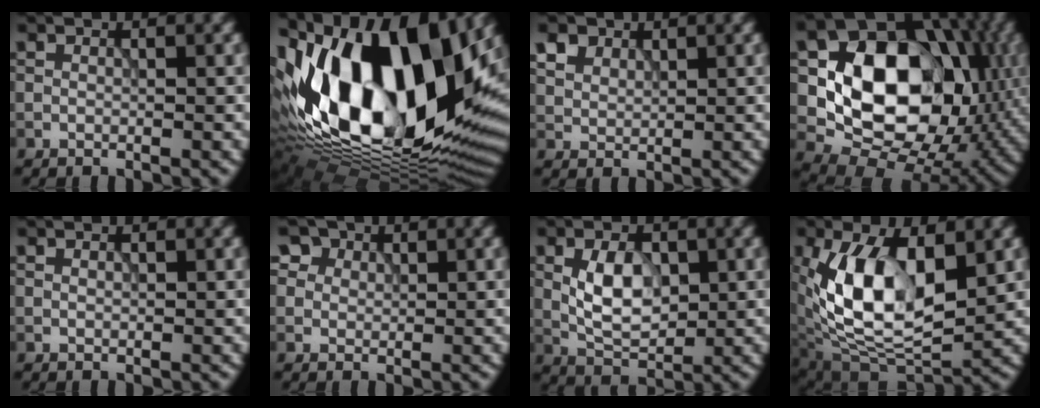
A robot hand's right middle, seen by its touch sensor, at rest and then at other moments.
{"total": 19.4, "force": [2.6, 10.8, 15.9], "torque": [-0.285, 0.009, 0.025]}
{"total": 2.7, "force": [1.6, 1.8, 1.1], "torque": [-0.035, -0.005, 0.041]}
{"total": 13.9, "force": [0.9, 10.5, 9.1], "torque": [-0.130, -0.005, 0.005]}
{"total": 0.0}
{"total": 5.0, "force": [3.1, 3.5, 1.8], "torque": [-0.057, 0.002, 0.053]}
{"total": 4.5, "force": [0.1, 2.7, 3.6], "torque": [-0.074, 0.000, 0.002]}
{"total": 10.6, "force": [1.4, 5.7, 8.8], "torque": [-0.173, -0.007, 0.020]}